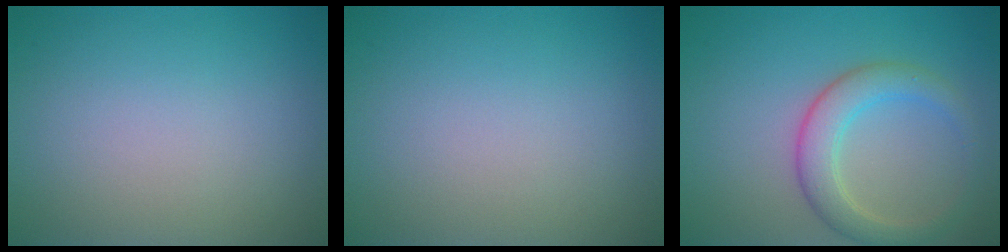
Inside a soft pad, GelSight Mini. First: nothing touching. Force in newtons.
{"total": 0.0}
{"total": 3.8, "press": 3.8, "slide": 0.2}